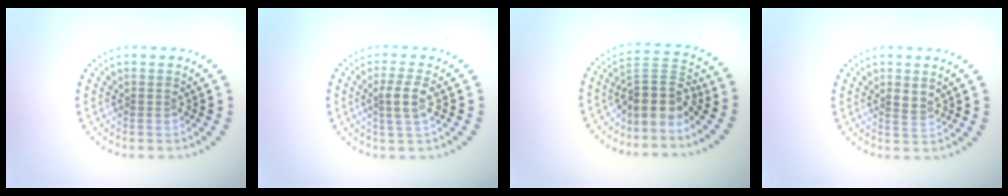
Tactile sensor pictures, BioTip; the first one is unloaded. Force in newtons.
{"total": 2.5, "press": 2.2, "slide": 1.1}
{"total": 3.9, "press": 3.0, "slide": 2.5}
{"total": 1.2, "press": 1.2, "slide": 0.4}